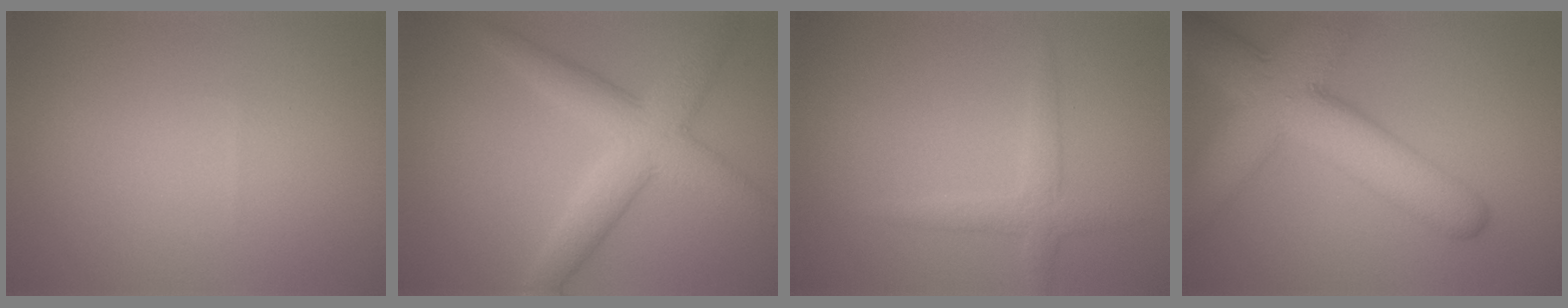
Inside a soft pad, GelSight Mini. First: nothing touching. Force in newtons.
{"total": 5.6, "press": 5.6, "slide": 0.2}
{"total": 2.0, "press": 2.0, "slide": 0.1}
{"total": 9.3, "press": 9.3, "slide": 0.3}